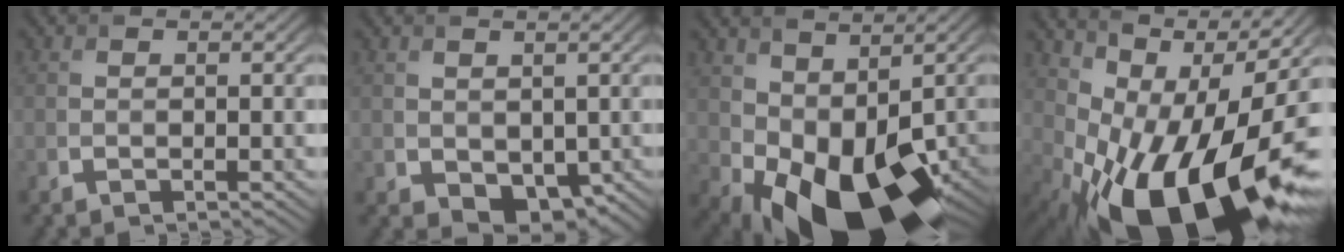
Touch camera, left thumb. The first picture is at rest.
{"total": 3.0, "force": [0.1, 2.3, 1.9], "torque": [-0.035, -0.010, 0.004]}
{"total": 13.1, "force": [-1.5, 7.8, 10.3], "torque": [-0.184, -0.031, -0.007]}
{"total": 16.8, "force": [-2.7, 7.2, 14.9], "torque": [-0.209, 0.001, -0.049]}